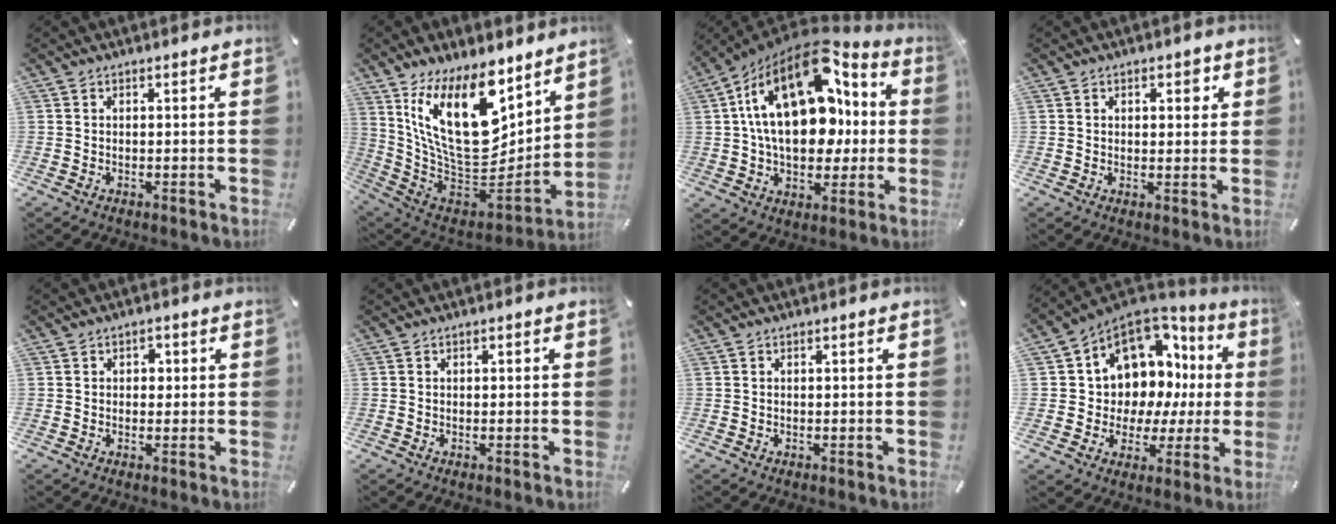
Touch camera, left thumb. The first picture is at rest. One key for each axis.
{"total": 22.1, "fx": 9.8, "fy": 11.4, "fz": 16.3, "tx": -0.322, "ty": -0.078, "tz": 0.173}
{"total": 25.6, "fx": 6.0, "fy": 16.2, "fz": 18.9, "tx": -0.330, "ty": -0.028, "tz": 0.103}
{"total": 3.0, "fx": 1.1, "fy": 1.9, "fz": 2.0, "tx": -0.020, "ty": -0.002, "tz": 0.010}
{"total": 1.9, "fx": 0.1, "fy": 1.6, "fz": 1.1, "tx": -0.007, "ty": 0.002, "tz": -0.004}
{"total": 0.5, "fx": -0.1, "fy": 0.3, "fz": 0.4, "tx": -0.007, "ty": 0.000, "tz": -0.001}
{"total": 0.0}
{"total": 11.3, "fx": 4.8, "fy": 9.4, "fz": 4.2, "tx": -0.073, "ty": -0.059, "tz": 0.094}